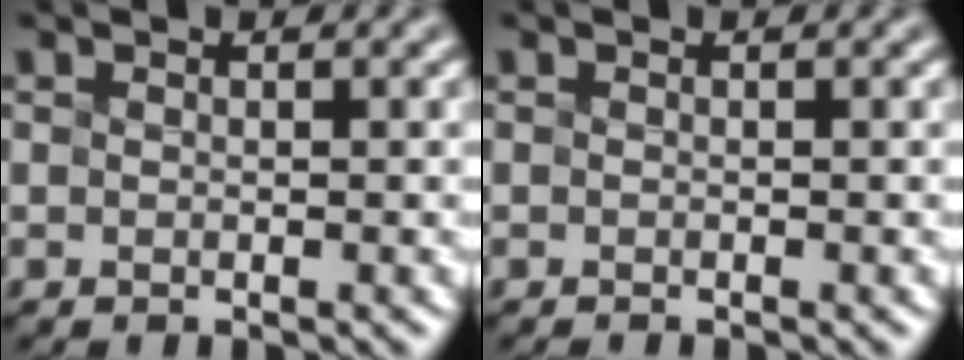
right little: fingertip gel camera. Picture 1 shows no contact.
{"total": 0.5, "force": [-0.5, 0.0, 0.1], "torque": [0.002, -0.007, -0.008]}